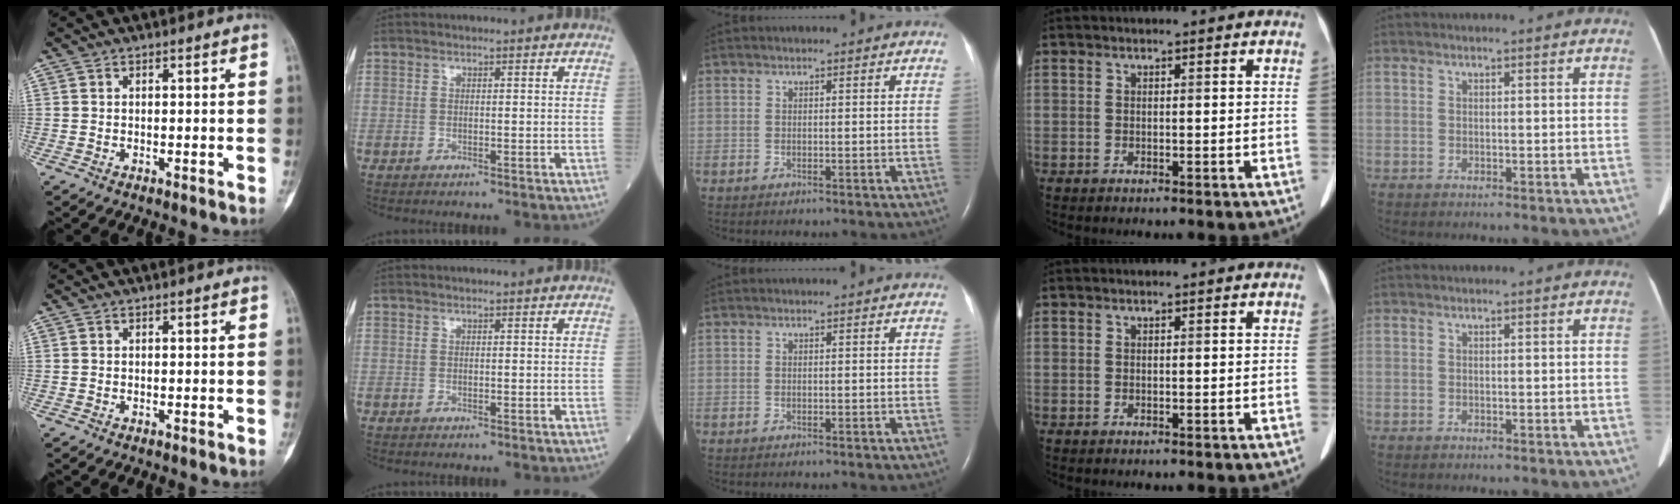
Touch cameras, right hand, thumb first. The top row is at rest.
{}